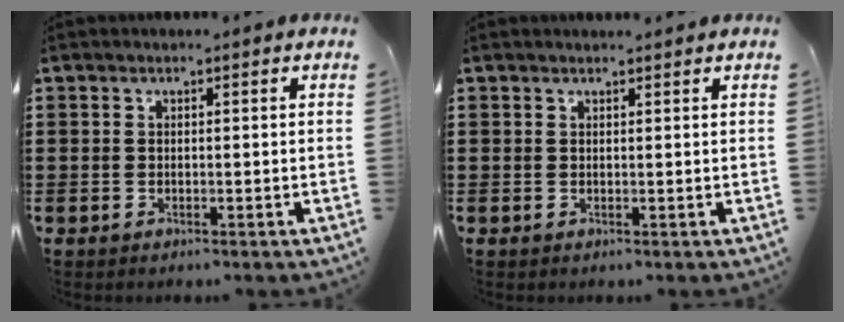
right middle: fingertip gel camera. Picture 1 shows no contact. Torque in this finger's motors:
{"motor_torque": [-0.11, -0.21, -0.09, -0.02]}